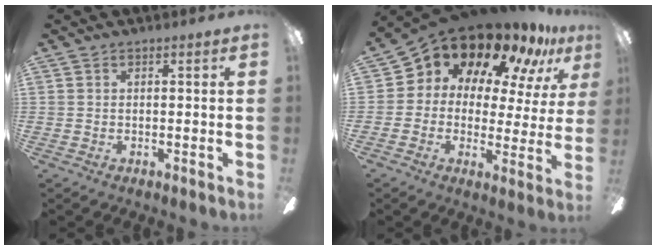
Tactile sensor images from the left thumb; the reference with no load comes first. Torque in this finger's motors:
{"motor_torque": [0.17, 1.59, 1.45, -1.32, 0.13]}